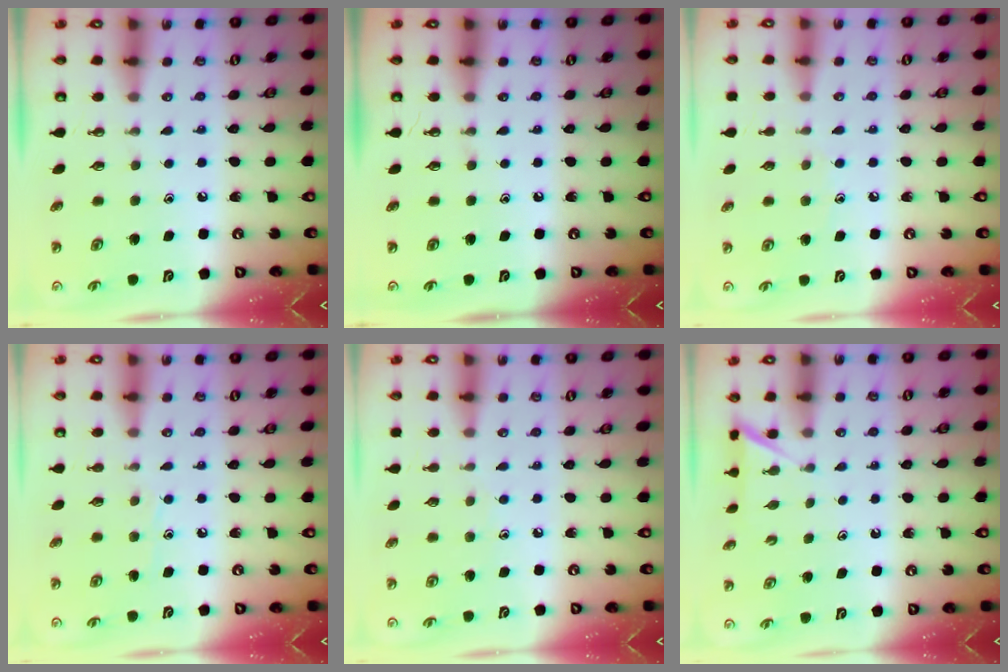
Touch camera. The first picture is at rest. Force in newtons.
{"total": 0.0}
{"total": 5.2, "press": 5.2, "slide": 0.6}
{"total": 6.5, "press": 6.5, "slide": 0.7}
{"total": 4.9, "press": 4.8, "slide": 0.6}
{"total": 3.2, "press": 3.2, "slide": 0.3}